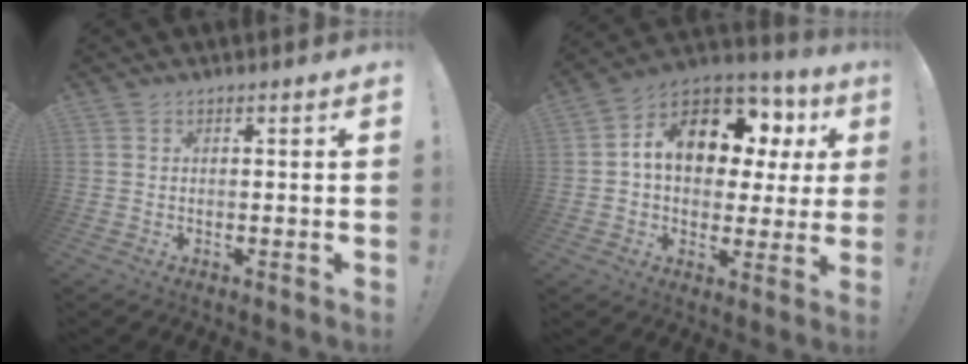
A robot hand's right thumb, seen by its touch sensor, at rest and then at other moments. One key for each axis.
{"total": 15.6, "fx": 5.9, "fy": 9.8, "fz": 10.6, "tx": -0.158, "ty": -0.030, "tz": 0.101}